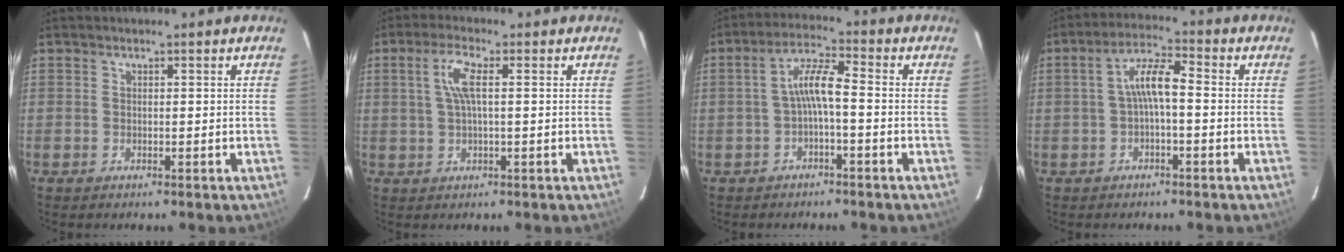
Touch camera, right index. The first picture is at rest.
{"total": 4.9, "force": [0.9, 0.8, 4.7], "torque": [-0.096, 0.006, 0.020]}
{"total": 5.3, "force": [-1.4, 0.8, 5.1], "torque": [-0.109, 0.016, -0.026]}
{"total": 5.7, "force": [-0.8, 1.4, 5.5], "torque": [-0.112, 0.018, -0.015]}